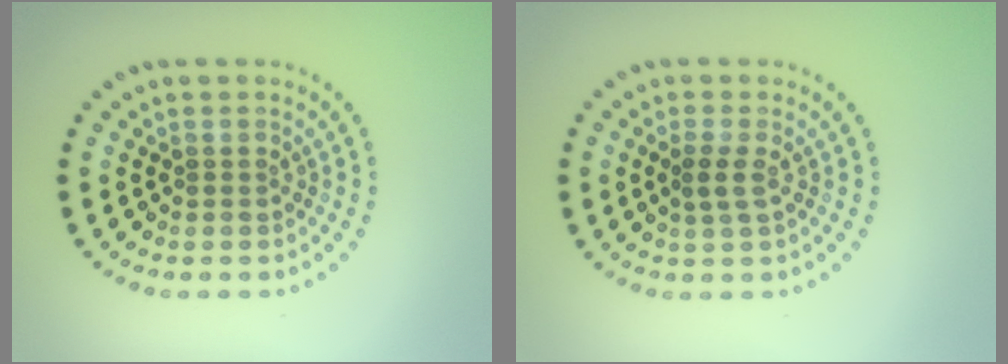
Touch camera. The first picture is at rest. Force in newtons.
{"total": 1.5, "press": 1.3, "slide": 0.6}